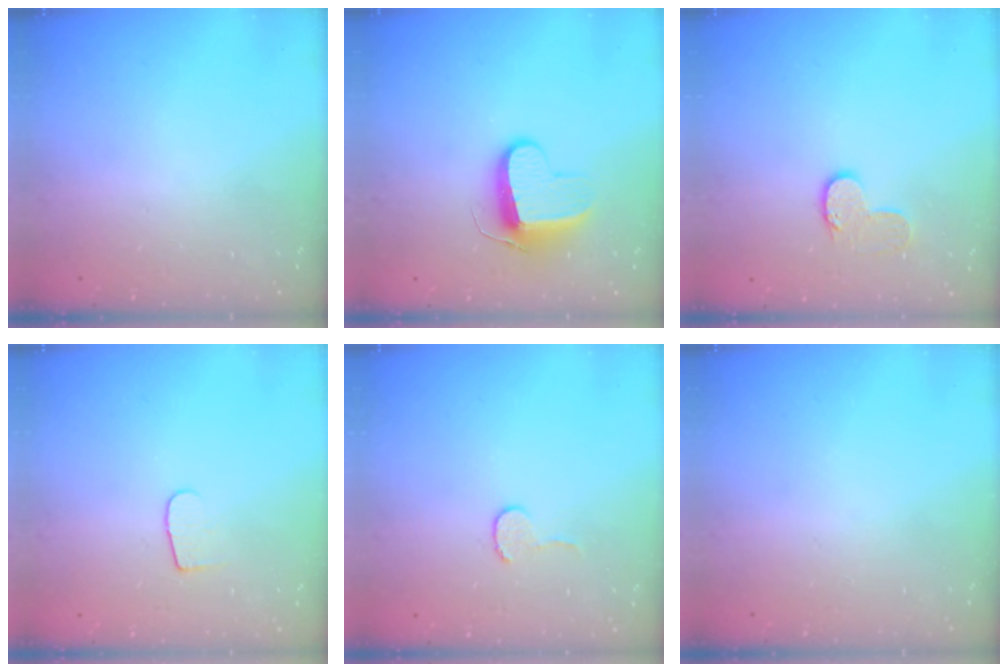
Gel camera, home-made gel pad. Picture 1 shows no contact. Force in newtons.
{"total": 9.9, "press": 9.9, "slide": 0.2}
{"total": 6.8, "press": 6.8, "slide": 0.3}
{"total": 5.2, "press": 5.1, "slide": 0.6}
{"total": 4.1, "press": 4.1, "slide": 0.4}
{"total": 0.0}